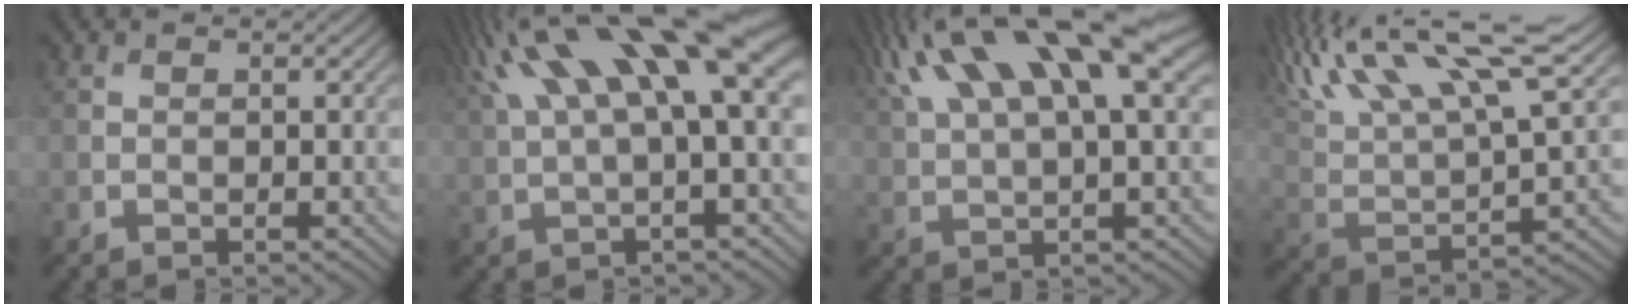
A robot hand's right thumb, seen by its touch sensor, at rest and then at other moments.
{"total": 14.4, "force": [6.1, 3.4, 12.6], "torque": [-0.251, 0.024, 0.120]}
{"total": 15.5, "force": [8.4, 4.2, 12.3], "torque": [-0.261, 0.024, 0.156]}
{"total": 17.4, "force": [11.1, 5.0, 12.5], "torque": [-0.260, 0.023, 0.193]}